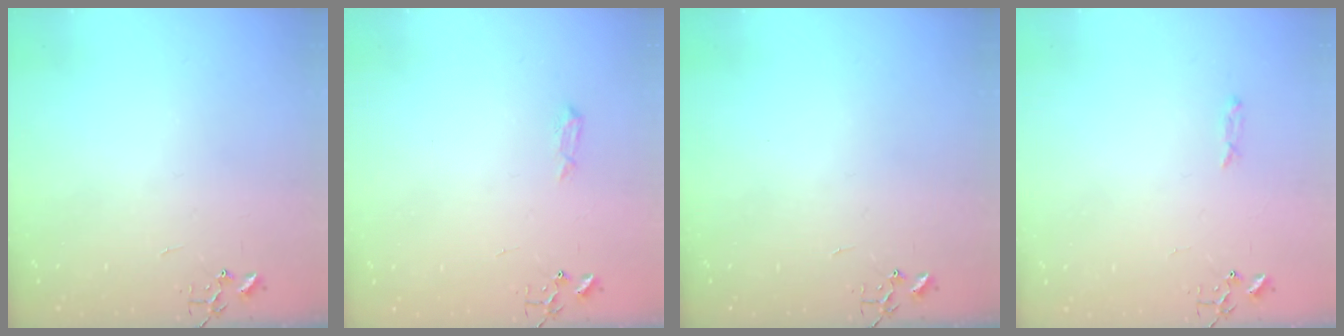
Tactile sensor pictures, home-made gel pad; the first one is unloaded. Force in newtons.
{"total": 5.5, "press": 5.5, "slide": 0.7}
{"total": 0.0}
{"total": 3.4, "press": 3.4, "slide": 0.5}